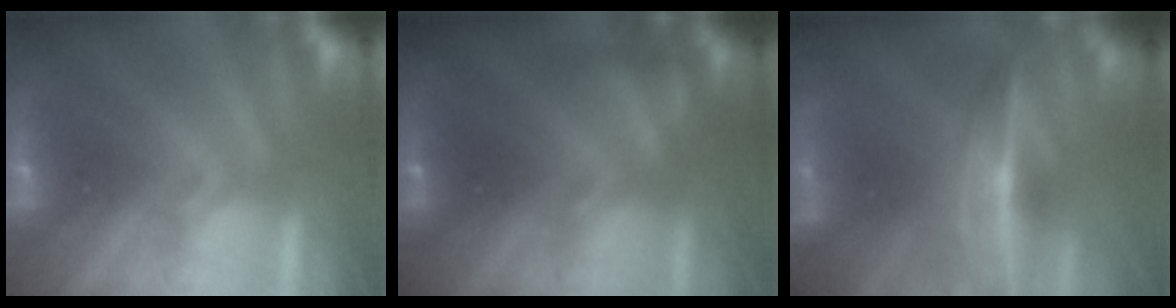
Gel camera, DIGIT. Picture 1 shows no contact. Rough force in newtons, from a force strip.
{"total": 2.3}
{"total": 7.2}